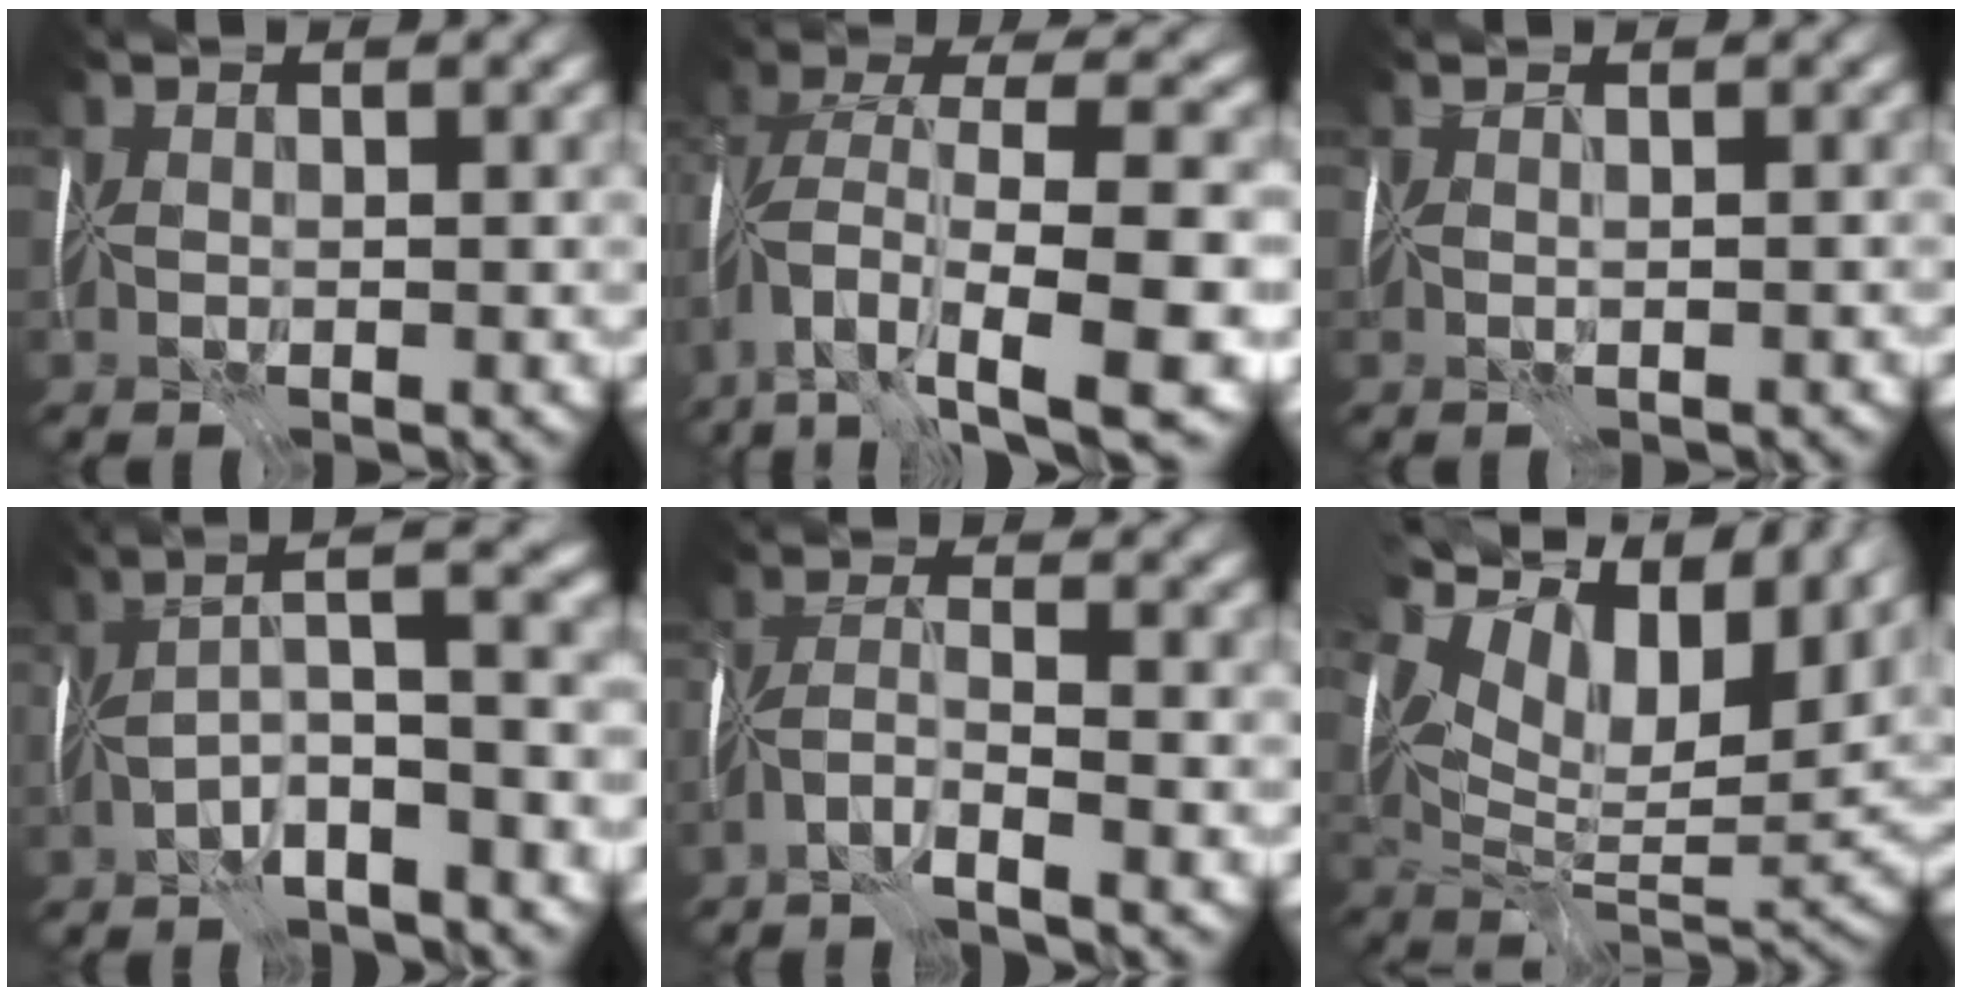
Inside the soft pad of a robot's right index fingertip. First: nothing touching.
{"total": 11.9, "force": [-5.8, 3.9, 9.6], "torque": [-0.201, -0.005, -0.081]}
{"total": 1.2, "force": [-0.2, -0.9, -0.7], "torque": [0.008, -0.011, 0.001]}
{"total": 5.9, "force": [-2.7, 0.2, 5.2], "torque": [-0.077, 0.024, -0.057]}
{"total": 3.3, "force": [-2.8, -0.8, 1.5], "torque": [-0.041, -0.003, -0.061]}
{"total": 13.4, "force": [6.9, 6.7, 9.3], "torque": [-0.190, 0.015, 0.146]}